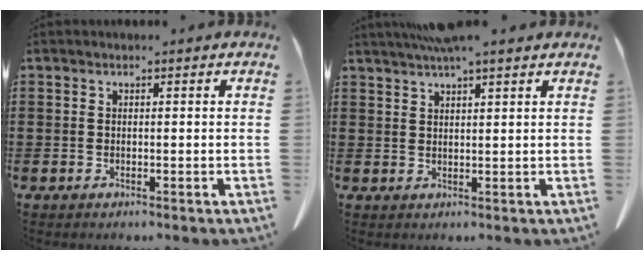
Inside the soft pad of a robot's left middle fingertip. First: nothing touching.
{"total": 3.6, "force": [2.9, 0.2, 2.1], "torque": [-0.048, 0.001, 0.054]}